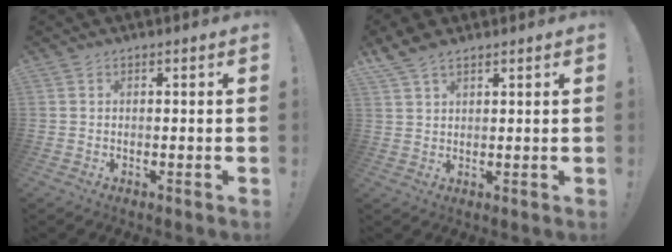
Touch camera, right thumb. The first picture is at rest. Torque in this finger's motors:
{"motor_torque": [0.05, 0.08, 0.39, 0.24, 0.02]}